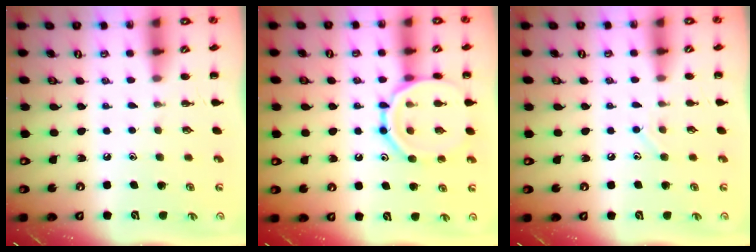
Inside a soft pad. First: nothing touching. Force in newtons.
{"total": 14.5, "press": 14.5, "slide": 1.3}
{"total": 6.5, "press": 6.3, "slide": 1.7}